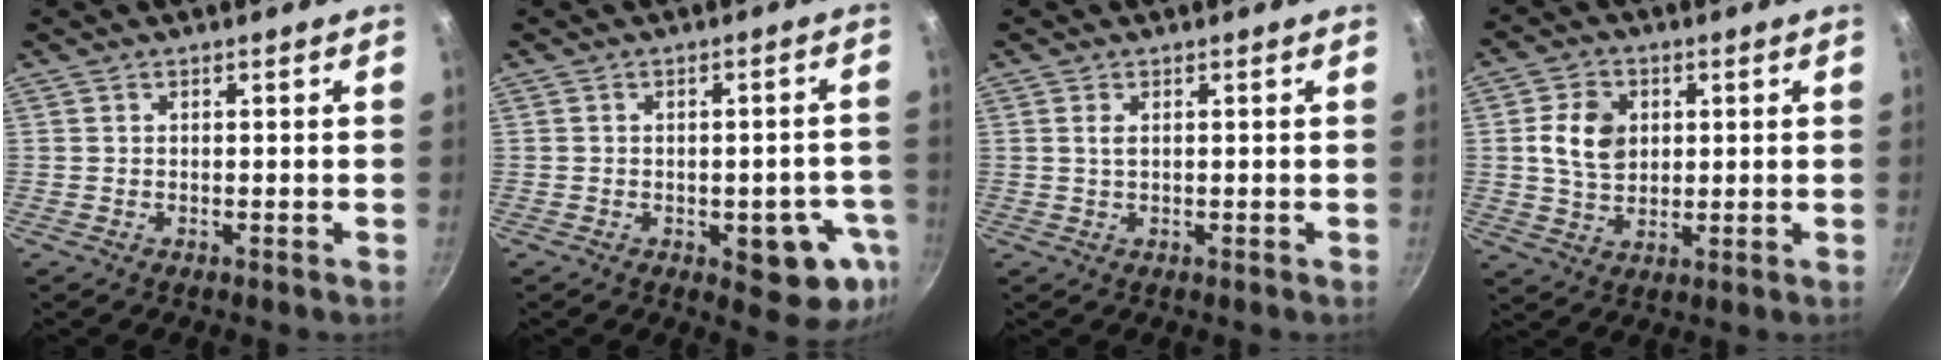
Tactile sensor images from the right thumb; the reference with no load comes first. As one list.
[{"total": 10.4, "force": [-3.4, 5.0, 8.5], "torque": [-0.048, 0.011, -0.040]}, {"total": 1.4, "force": [0.4, 0.6, 1.2], "torque": [-0.023, 0.000, 0.008]}, {"total": 8.6, "force": [1.6, 6.6, 5.3], "torque": [-0.076, -0.001, 0.028]}]